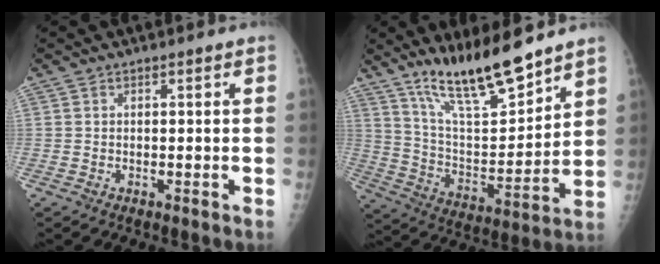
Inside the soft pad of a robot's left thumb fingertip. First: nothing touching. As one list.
[{"total": 17.0, "force": [13.3, 3.7, 9.9], "torque": [-0.140, -0.088, 0.244]}]